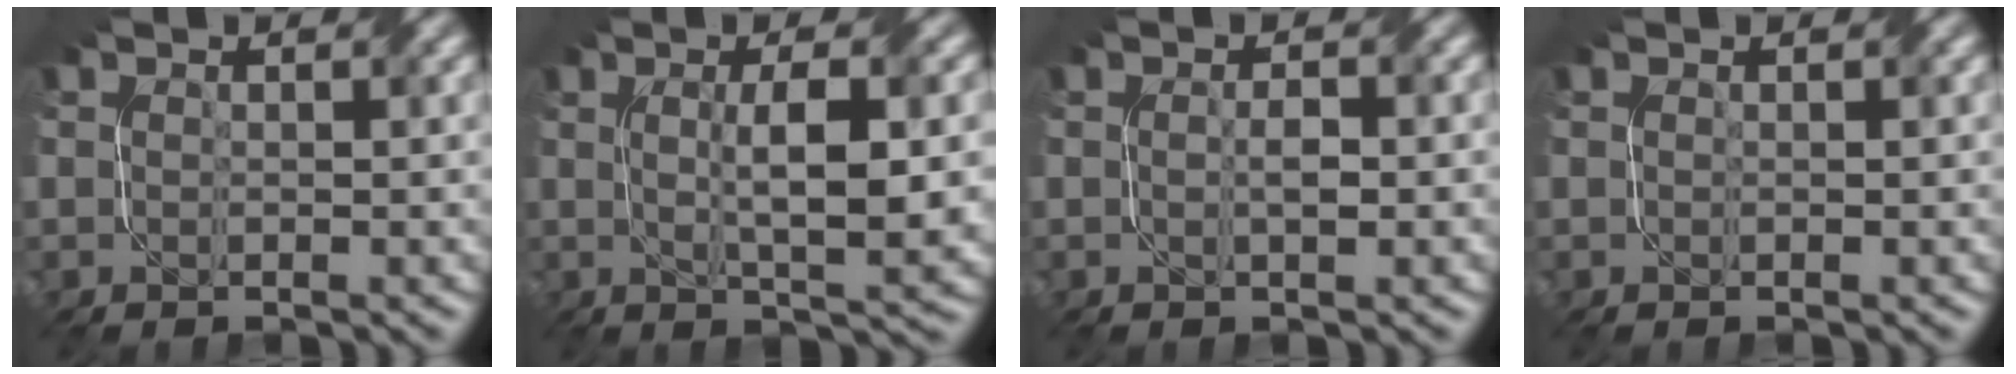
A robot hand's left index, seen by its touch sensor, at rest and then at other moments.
{"total": 6.8, "force": [0.3, 1.6, 6.6], "torque": [-0.100, 0.000, 0.010]}
{"total": 1.4, "force": [-0.2, 0.3, 1.4], "torque": [-0.025, 0.001, -0.002]}
{"total": 0.0}